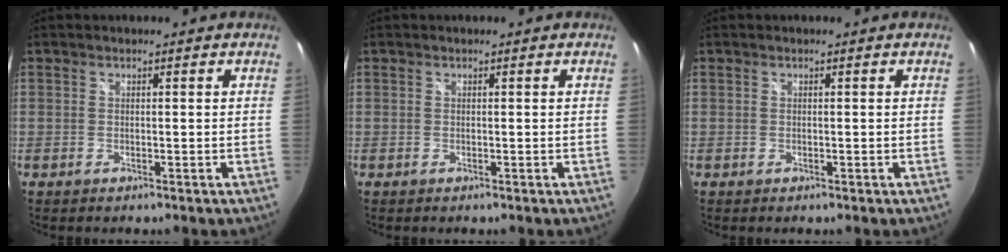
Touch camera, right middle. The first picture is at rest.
{"total": 0.0}
{"total": 0.0}